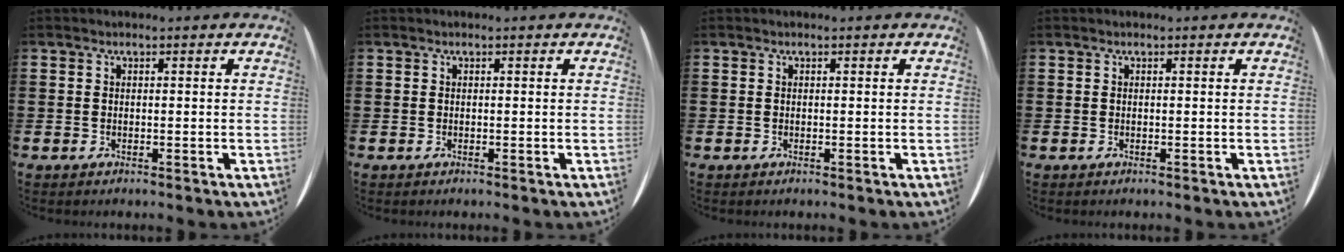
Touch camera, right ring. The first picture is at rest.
{"total": 0.0}
{"total": 0.0}
{"total": 0.0}